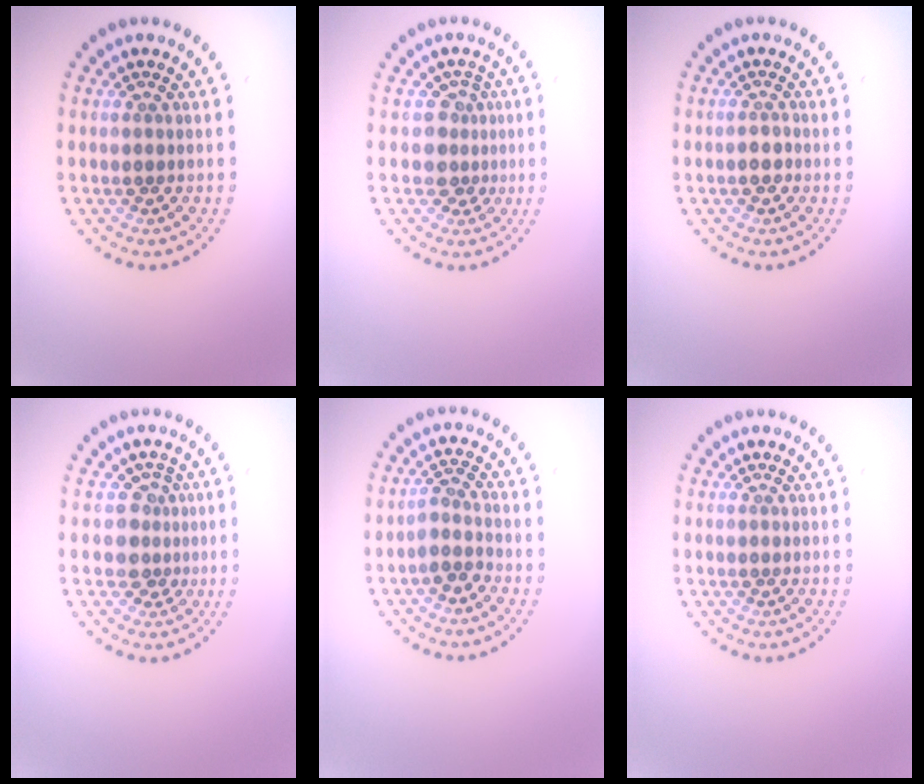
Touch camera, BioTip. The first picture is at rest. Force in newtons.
{"total": 2.3, "press": 1.8, "slide": 1.4}
{"total": 1.1, "press": 1.0, "slide": 0.5}
{"total": 2.3, "press": 1.8, "slide": 1.4}
{"total": 2.0, "press": 1.6, "slide": 1.2}
{"total": 0.0}